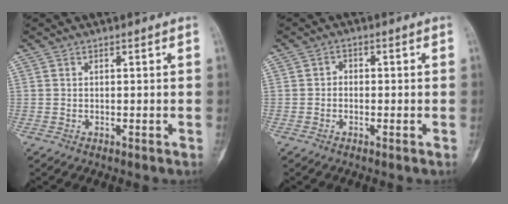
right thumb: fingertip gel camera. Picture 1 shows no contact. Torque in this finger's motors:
{"motor_torque": [-0.39, -0.39, 0.16, -0.19, 0.00]}